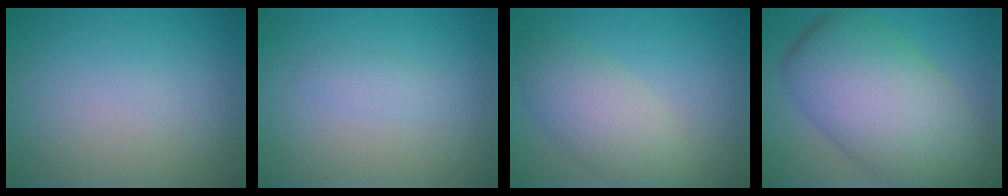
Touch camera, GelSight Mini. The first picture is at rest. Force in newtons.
{"total": 1.2, "press": 1.2, "slide": 0.1}
{"total": 4.8, "press": 4.8, "slide": 0.4}
{"total": 12.0, "press": 12.0, "slide": 0.5}